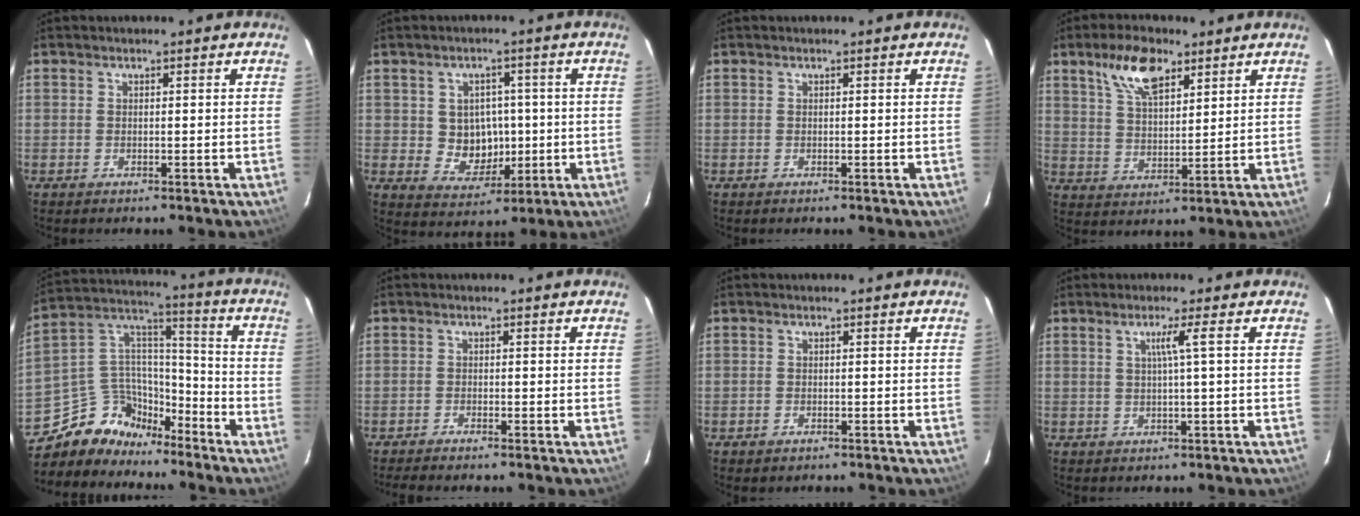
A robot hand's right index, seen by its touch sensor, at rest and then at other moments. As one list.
[{"total": 7.3, "force": [0.0, 6.7, 2.9], "torque": [-0.056, 0.007, 0.018]}, {"total": 0.0}, {"total": 9.8, "force": [5.9, 4.3, 6.5], "torque": [-0.121, 0.015, 0.112]}, {"total": 13.0, "force": [-10.5, 7.2, 2.7], "torque": [-0.069, 0.068, -0.186]}, {"total": 2.8, "force": [-2.5, 0.1, 1.2], "torque": [-0.031, -0.006, -0.044]}, {"total": 1.2, "force": [-0.8, 0.8, 0.3], "torque": [-0.008, -0.001, -0.012]}, {"total": 2.6, "force": [0.5, -1.1, 2.4], "torque": [-0.040, -0.004, 0.012]}]